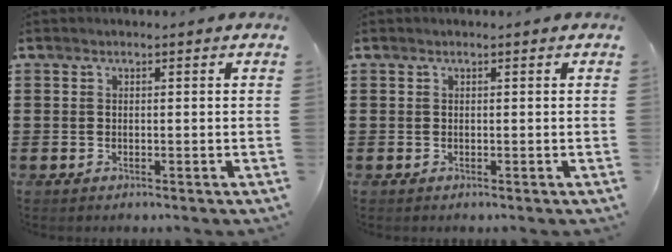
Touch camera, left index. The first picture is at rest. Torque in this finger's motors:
{"motor_torque": [-0.02, -0.02, 0.00, 0.00]}